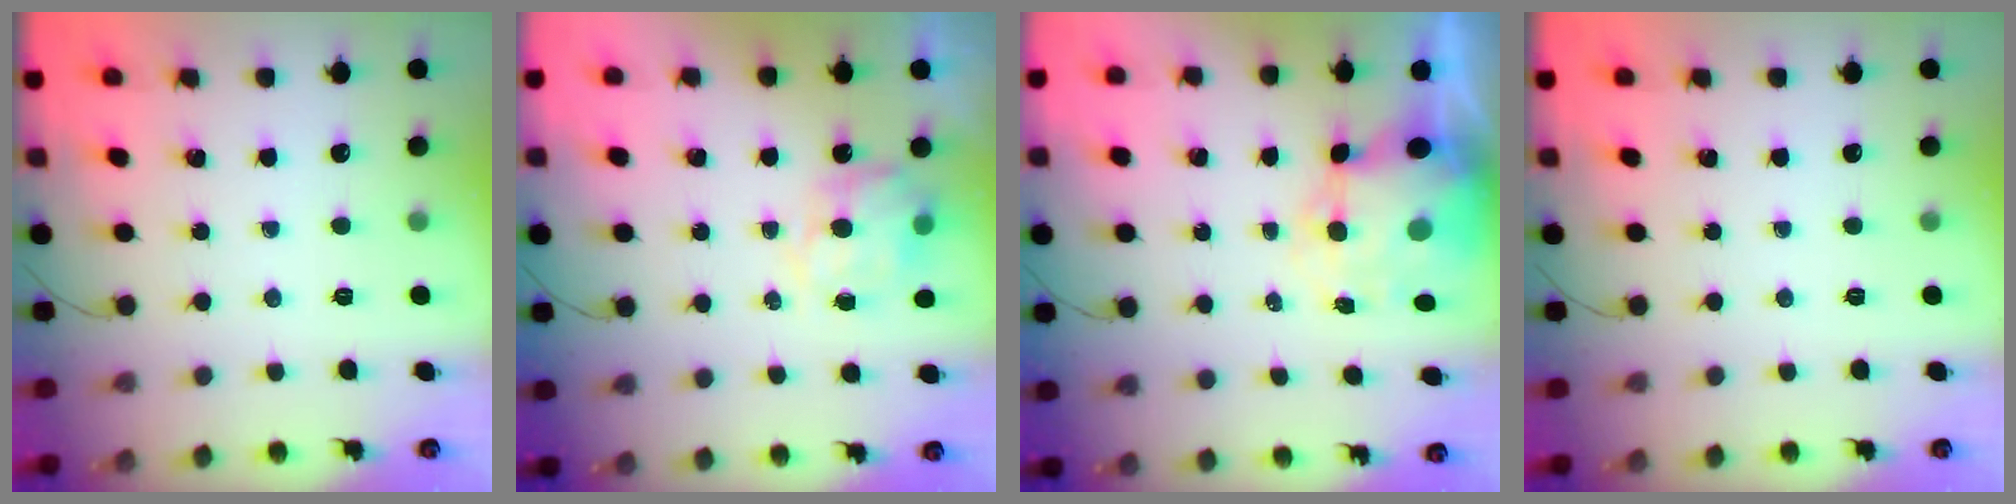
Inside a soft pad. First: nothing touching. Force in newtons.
{"total": 9.1, "press": 9.0, "slide": 0.6}
{"total": 9.4, "press": 9.2, "slide": 2.1}
{"total": 0.0}